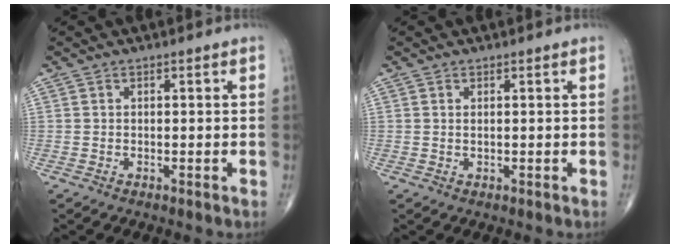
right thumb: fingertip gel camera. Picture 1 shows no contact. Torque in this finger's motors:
{"motor_torque": [0.05, -0.30, -0.18, -0.01, -0.01]}